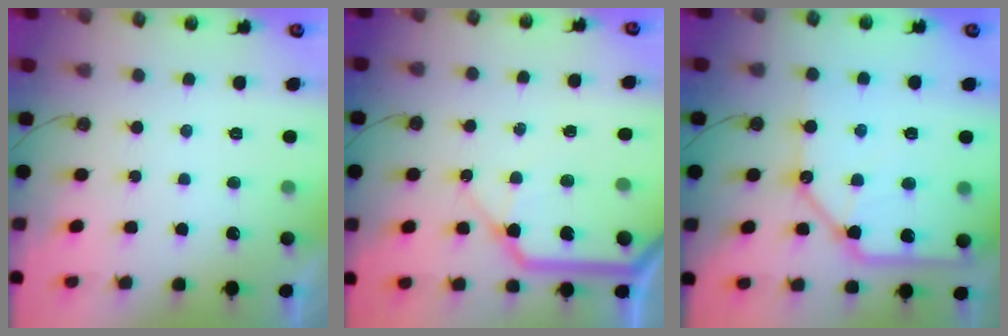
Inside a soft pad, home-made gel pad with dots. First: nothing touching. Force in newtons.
{"total": 16.2, "press": 16.1, "slide": 2.2}
{"total": 14.4, "press": 14.3, "slide": 1.9}